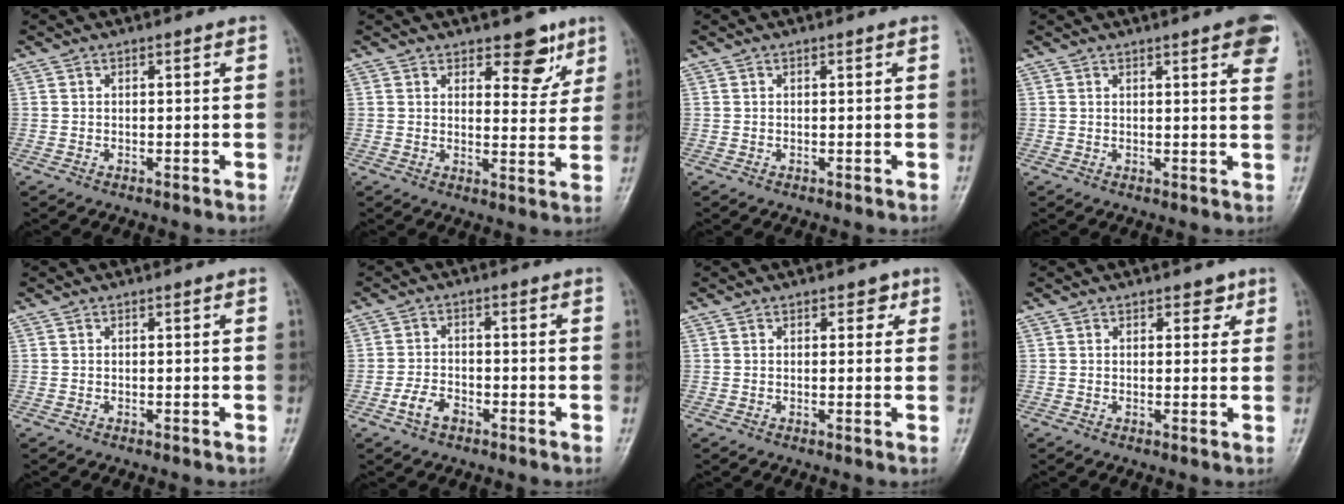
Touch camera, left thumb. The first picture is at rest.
{"total": 7.5, "force": [4.8, 3.9, 4.3], "torque": [-0.020, -0.028, 0.064]}
{"total": 0.0}
{"total": 6.6, "force": [3.6, 1.4, 5.4], "torque": [-0.050, -0.006, 0.039]}
{"total": 0.0}
{"total": 4.2, "force": [-2.3, 2.5, 2.4], "torque": [-0.044, 0.015, -0.045]}
{"total": 2.2, "force": [1.1, 1.5, 1.2], "torque": [0.004, -0.002, 0.011]}
{"total": 2.4, "force": [1.4, 1.5, 1.3], "torque": [0.004, -0.005, 0.016]}